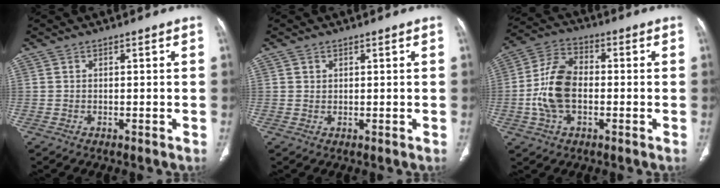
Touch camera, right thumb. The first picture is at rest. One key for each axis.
{"total": 1.0, "fx": 0.5, "fy": 0.8, "fz": 0.2, "tx": 0.002, "ty": -0.002, "tz": 0.008}
{"total": 11.8, "fx": -1.4, "fy": 7.3, "fz": 9.1, "tx": -0.181, "ty": 0.025, "tz": -0.032}